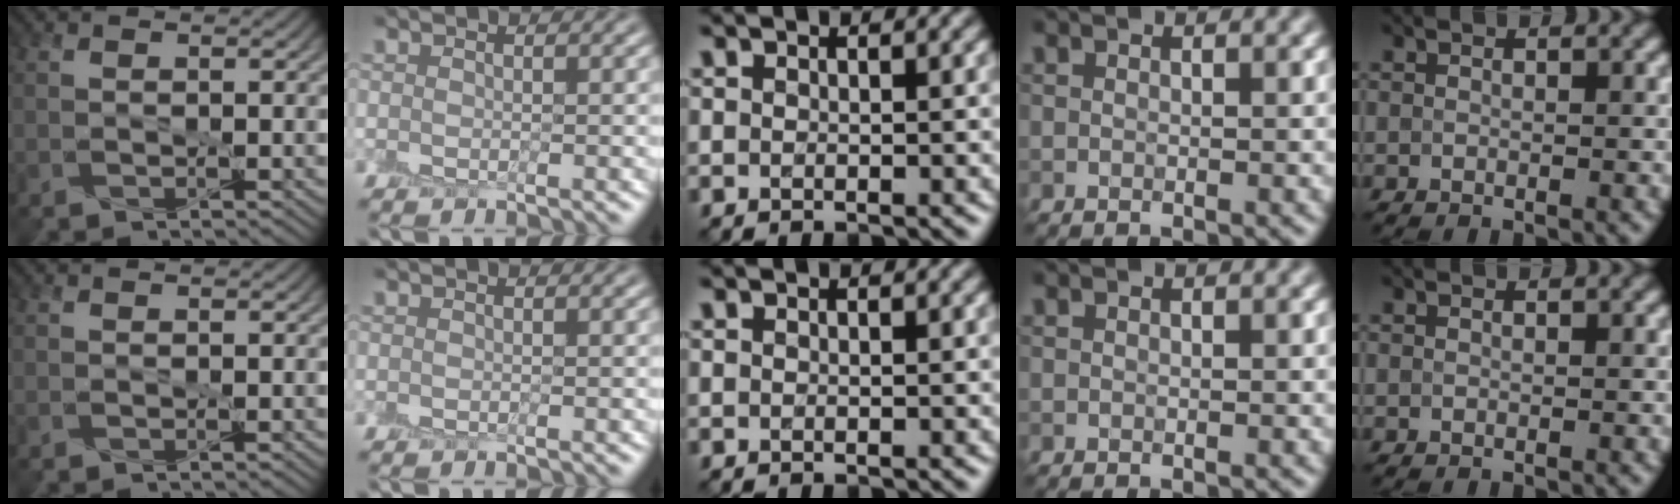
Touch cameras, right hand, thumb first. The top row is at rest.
{}